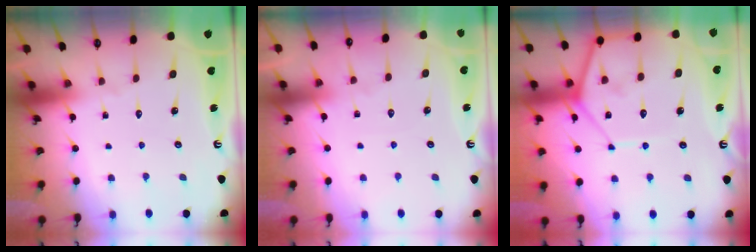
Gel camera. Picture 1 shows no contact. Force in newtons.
{"total": 5.1, "press": 5.1, "slide": 0.6}
{"total": 10.5, "press": 10.4, "slide": 1.0}